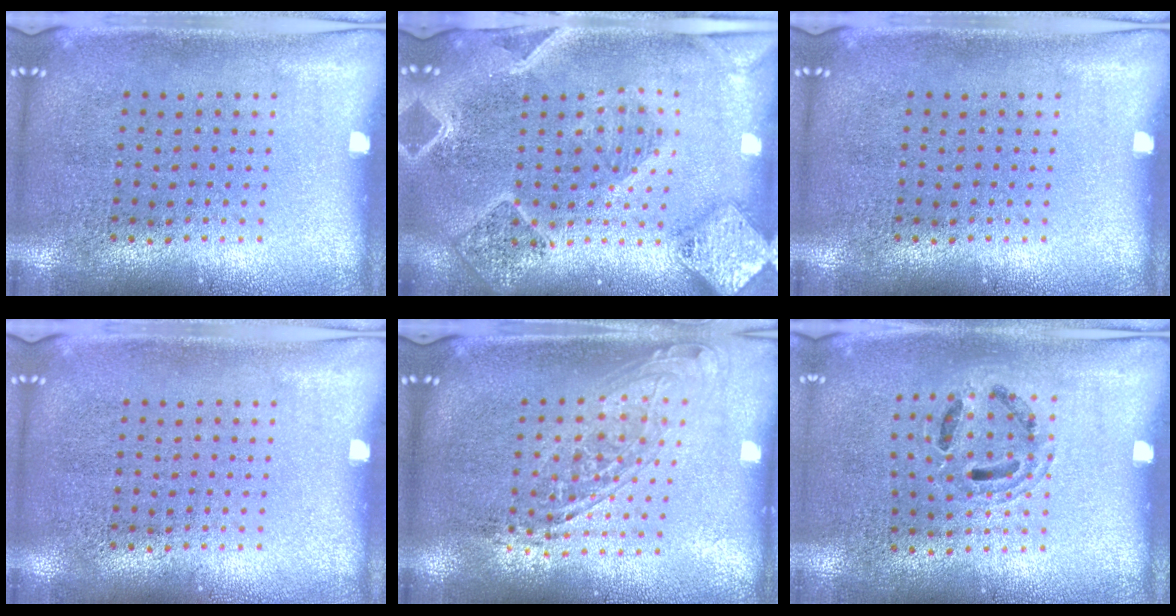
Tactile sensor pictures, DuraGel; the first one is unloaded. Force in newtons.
{"total": 2.9, "press": 2.5, "slide": 1.4}
{"total": 0.0}
{"total": 0.0}
{"total": 1.6, "press": 1.3, "slide": 0.9}
{"total": 0.9, "press": 0.9, "slide": 0.2}